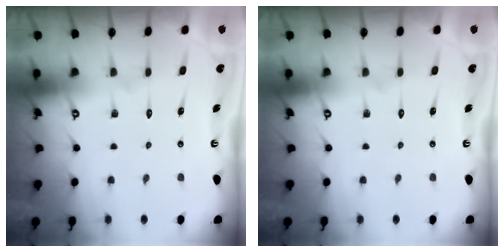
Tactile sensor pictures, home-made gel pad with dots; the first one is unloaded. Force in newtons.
{"total": 0.0}